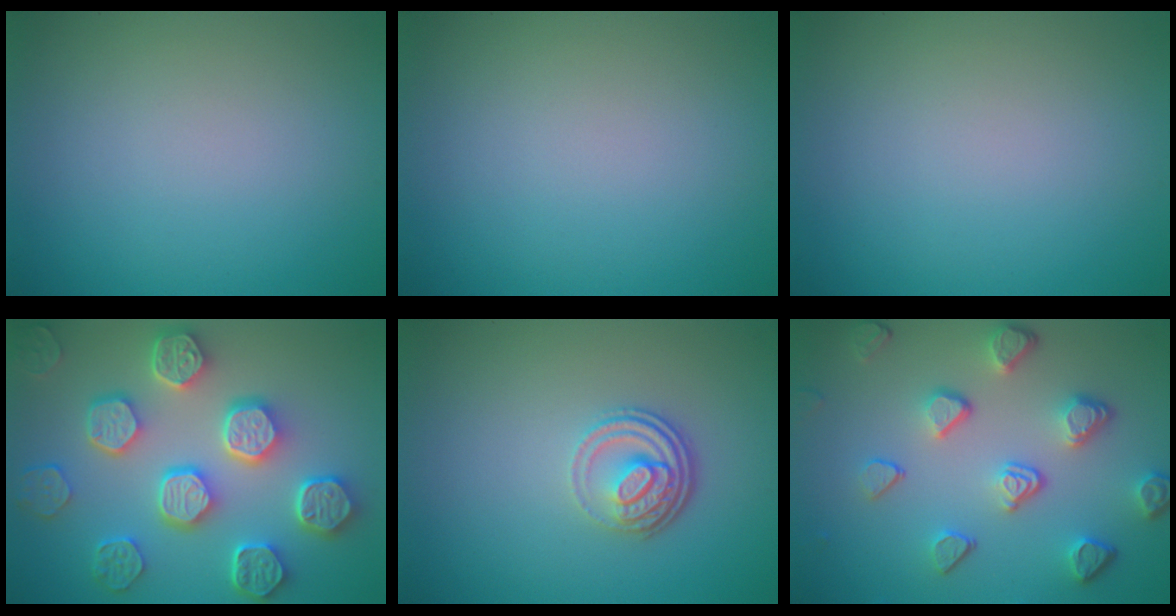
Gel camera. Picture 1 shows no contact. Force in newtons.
{"total": 0.0}
{"total": 0.0}
{"total": 8.1, "press": 6.5, "slide": 4.8}
{"total": 3.6, "press": 2.6, "slide": 2.5}
{"total": 5.0, "press": 3.8, "slide": 3.3}